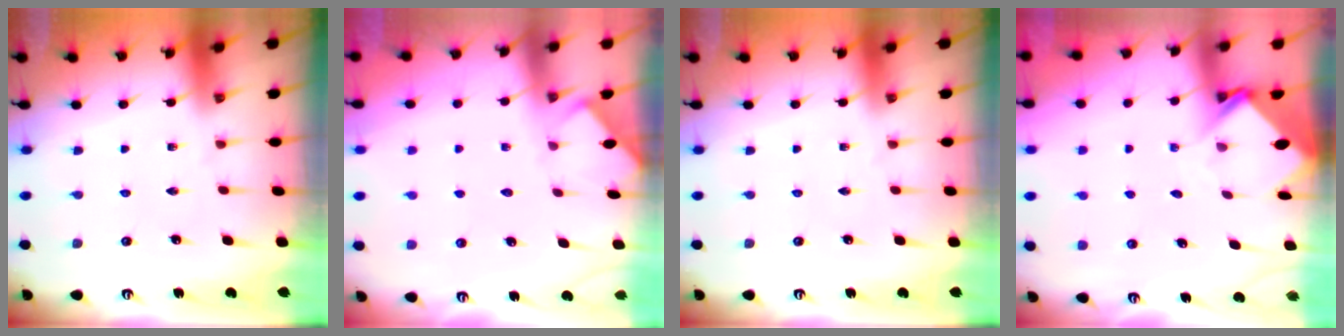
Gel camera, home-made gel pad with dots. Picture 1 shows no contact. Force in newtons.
{"total": 1.9, "press": 1.9, "slide": 0.3}
{"total": 0.0}
{"total": 3.9, "press": 3.9, "slide": 0.1}